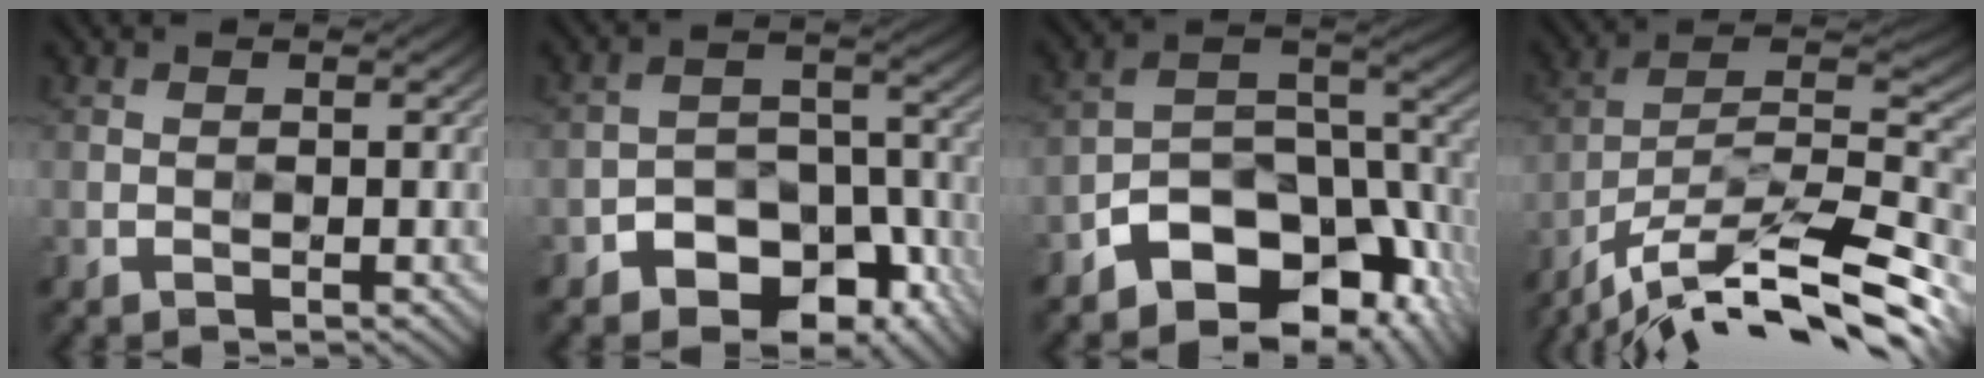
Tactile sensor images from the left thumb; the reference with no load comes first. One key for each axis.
{"total": 10.3, "fx": -6.0, "fy": 6.5, "fz": 5.3, "tx": -0.078, "ty": -0.003, "tz": -0.099}
{"total": 13.0, "fx": -7.3, "fy": 7.2, "fz": 8.0, "tx": -0.122, "ty": -0.012, "tz": -0.134}
{"total": 16.5, "fx": -12.7, "fy": 4.0, "fz": 9.8, "tx": -0.199, "ty": 0.011, "tz": -0.222}